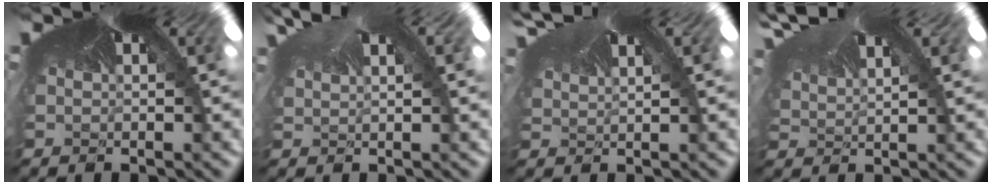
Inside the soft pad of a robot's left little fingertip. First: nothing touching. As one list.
[{"total": 0.6, "force": [0.6, -0.1, 0.2], "torque": [-0.021, 0.010, 0.008]}, {"total": 2.4, "force": [2.0, 0.8, 1.2], "torque": [-0.055, 0.024, 0.033]}, {"total": 2.5, "force": [2.3, 0.5, 0.8], "torque": [-0.048, 0.025, 0.036]}]